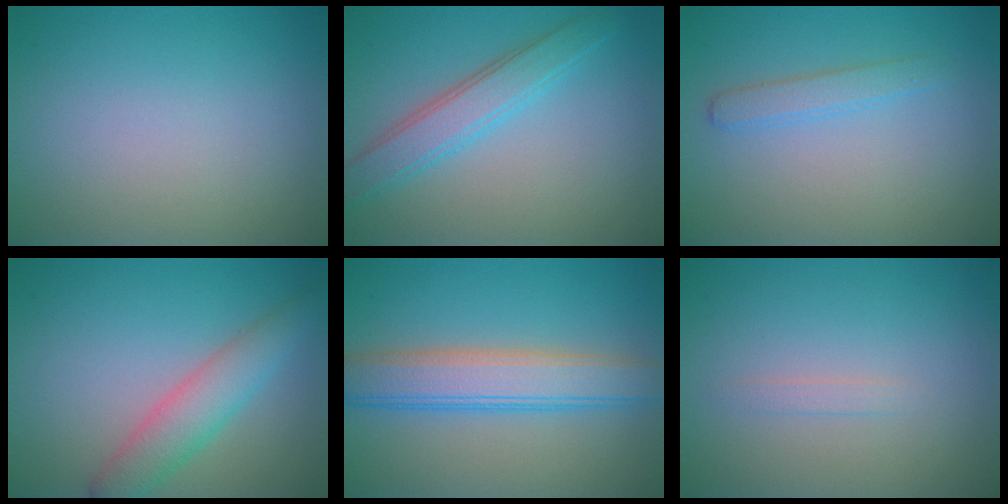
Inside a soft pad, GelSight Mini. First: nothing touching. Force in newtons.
{"total": 3.7, "press": 3.7, "slide": 0.2}
{"total": 1.7, "press": 1.7, "slide": 0.1}
{"total": 4.1, "press": 4.1, "slide": 0.1}
{"total": 5.6, "press": 5.6, "slide": 0.1}
{"total": 0.7, "press": 0.7, "slide": 0.0}